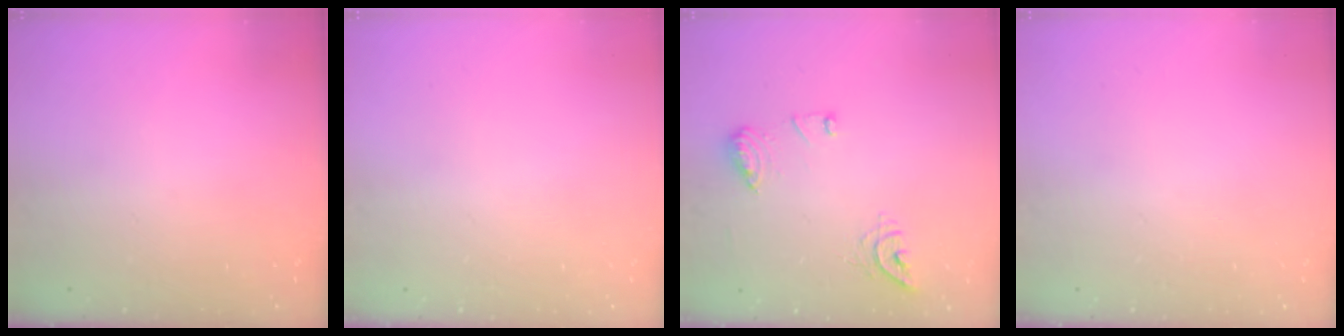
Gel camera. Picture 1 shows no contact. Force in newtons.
{"total": 0.0}
{"total": 9.8, "press": 9.8, "slide": 0.6}
{"total": 0.0}